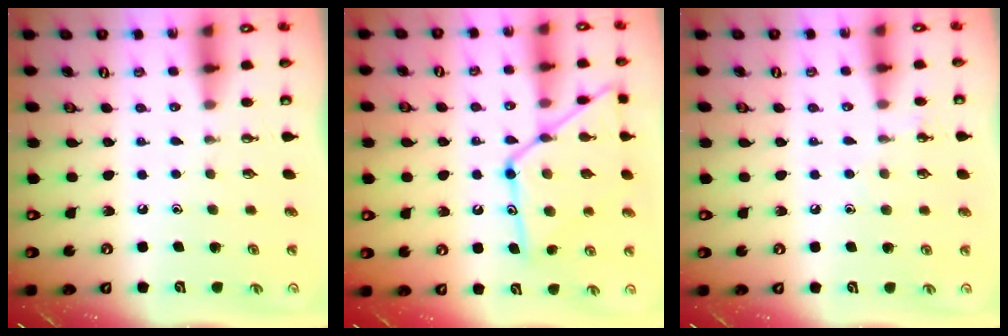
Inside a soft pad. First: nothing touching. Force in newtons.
{"total": 17.8, "press": 17.7, "slide": 1.5}
{"total": 4.8, "press": 4.8, "slide": 0.5}